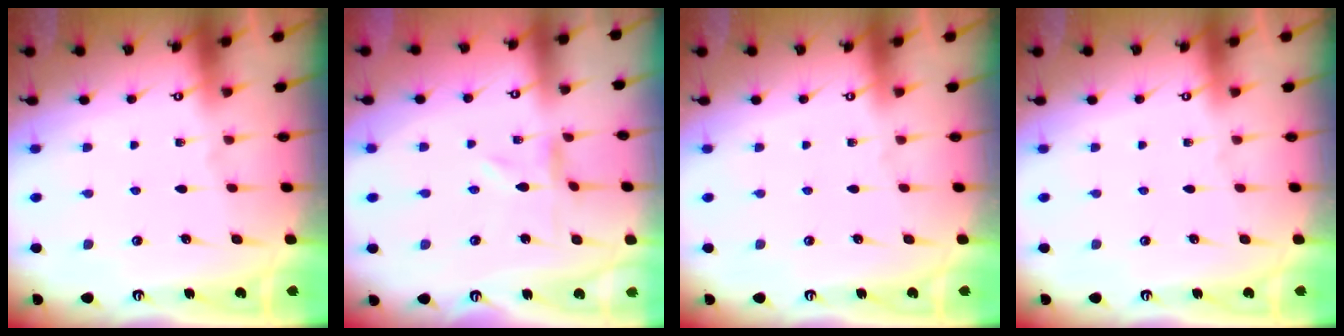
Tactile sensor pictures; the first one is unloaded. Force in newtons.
{"total": 0.0}
{"total": 0.0}
{"total": 0.0}